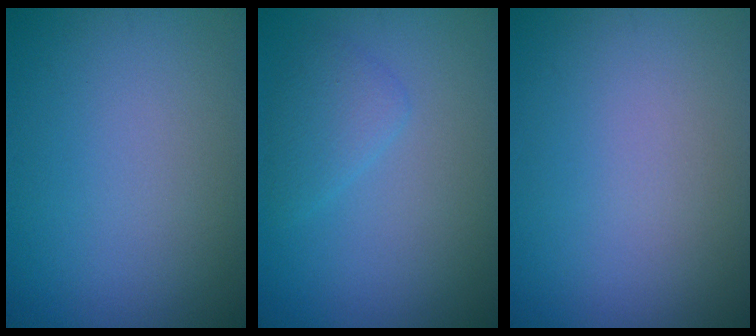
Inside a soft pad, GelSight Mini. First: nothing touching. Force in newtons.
{"total": 2.0, "press": 2.0, "slide": 0.1}
{"total": 0.0}